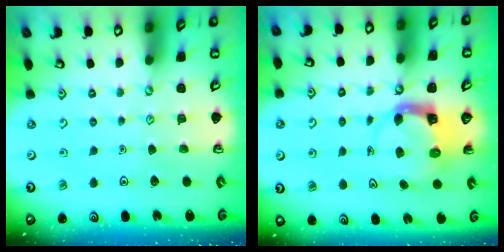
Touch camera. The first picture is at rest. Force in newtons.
{"total": 3.9, "press": 3.8, "slide": 0.5}